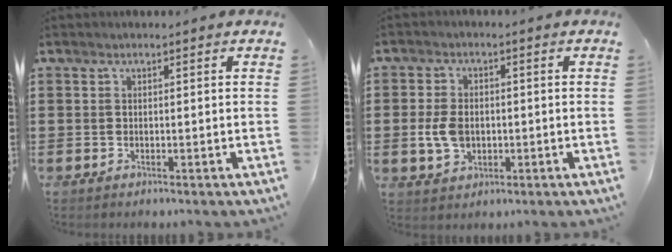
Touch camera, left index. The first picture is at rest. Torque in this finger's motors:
{"motor_torque": [0.97, 0.52, 0.50, 0.06]}